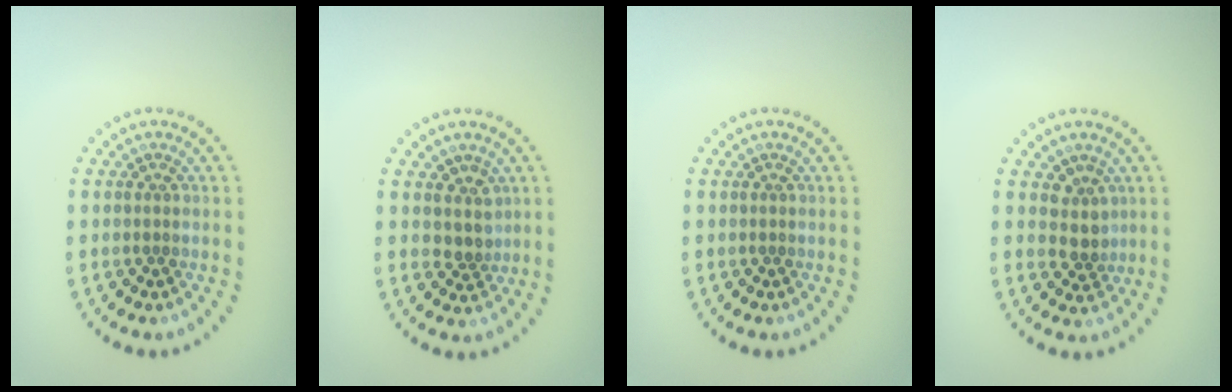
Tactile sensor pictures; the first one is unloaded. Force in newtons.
{"total": 2.0, "press": 1.5, "slide": 1.3}
{"total": 0.0}
{"total": 2.2, "press": 1.7, "slide": 1.5}